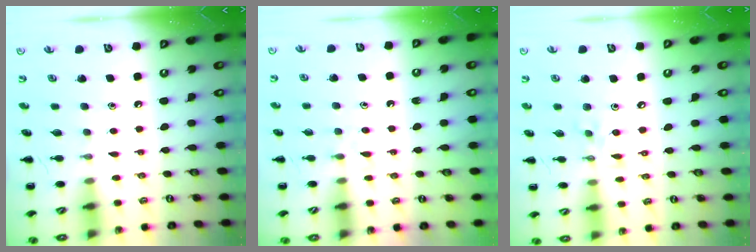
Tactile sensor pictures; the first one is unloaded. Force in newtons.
{"total": 3.0, "press": 2.7, "slide": 1.2}
{"total": 6.7, "press": 6.7, "slide": 0.6}